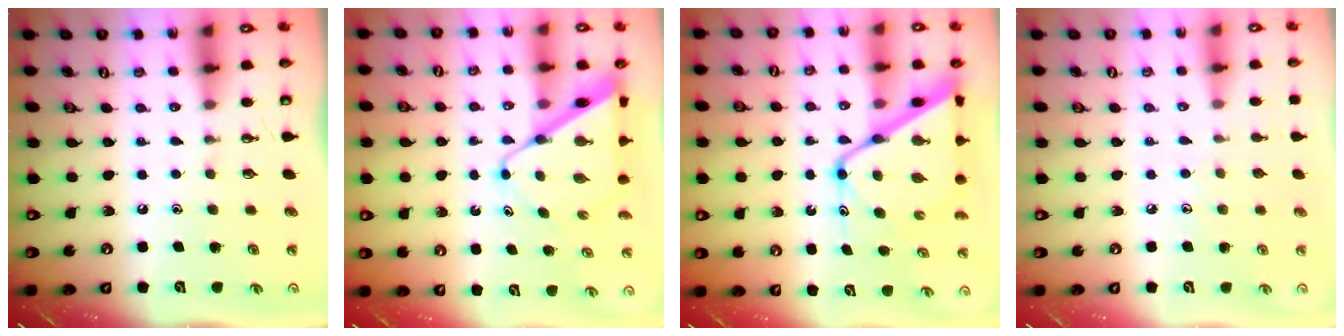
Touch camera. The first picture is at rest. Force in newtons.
{"total": 9.7, "press": 9.7, "slide": 0.8}
{"total": 16.1, "press": 16.1, "slide": 1.2}
{"total": 3.5, "press": 3.5, "slide": 0.4}